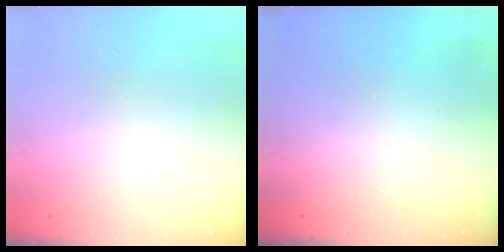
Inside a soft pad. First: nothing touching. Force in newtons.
{"total": 0.0}